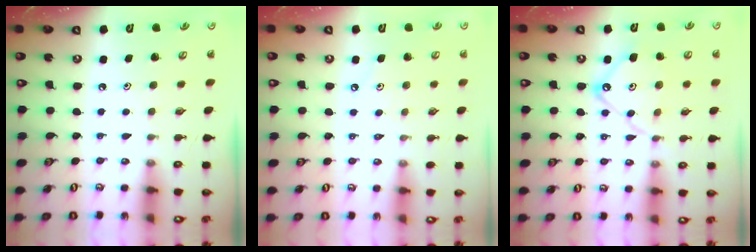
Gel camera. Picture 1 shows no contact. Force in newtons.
{"total": 3.5, "press": 3.5, "slide": 0.4}
{"total": 11.9, "press": 11.8, "slide": 1.0}